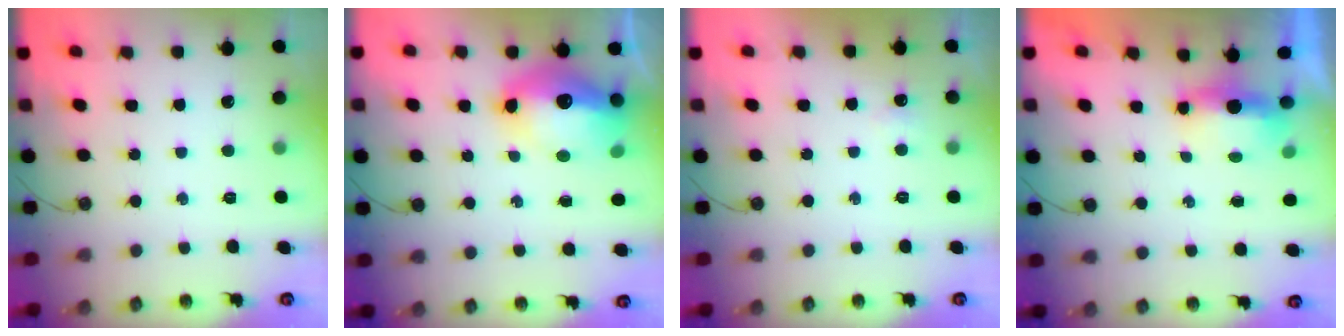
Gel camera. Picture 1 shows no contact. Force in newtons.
{"total": 16.1, "press": 16.1, "slide": 1.5}
{"total": 2.8, "press": 2.7, "slide": 0.6}
{"total": 5.0, "press": 4.9, "slide": 1.2}